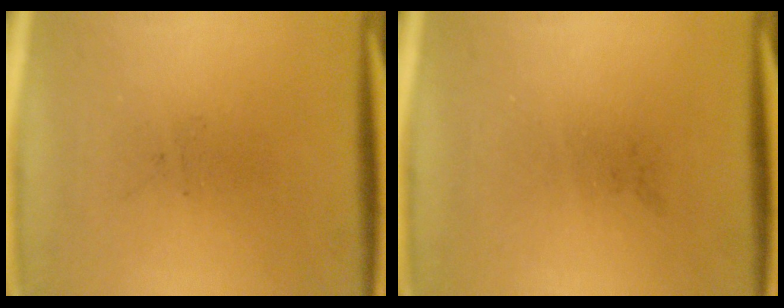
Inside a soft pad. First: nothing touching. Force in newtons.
{"total": 0.0}